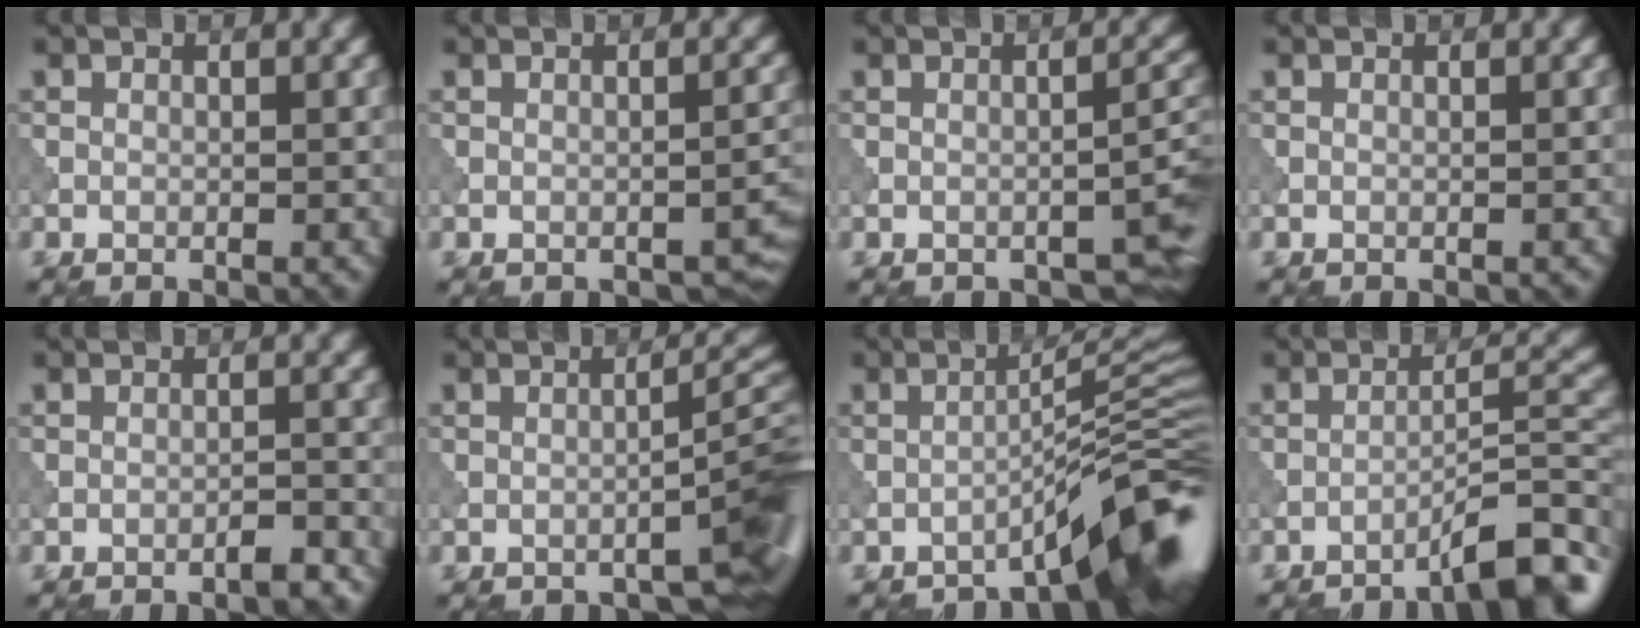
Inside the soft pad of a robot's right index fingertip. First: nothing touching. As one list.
[{"total": 1.8, "force": [-1.3, 0.8, 1.1], "torque": [-0.010, -0.001, -0.015]}, {"total": 2.7, "force": [-1.8, 0.9, 1.8], "torque": [-0.018, 0.003, -0.024]}, {"total": 0.0}, {"total": 1.4, "force": [-1.2, 0.1, 0.8], "torque": [-0.009, 0.007, -0.021]}, {"total": 5.1, "force": [-3.1, 1.1, 3.9], "torque": [-0.035, 0.017, -0.048]}, {"total": 8.0, "force": [-5.1, 1.2, 6.0], "torque": [-0.070, 0.015, -0.084]}, {"total": 5.9, "force": [-4.1, 0.8, 4.2], "torque": [-0.054, 0.020, -0.066]}]